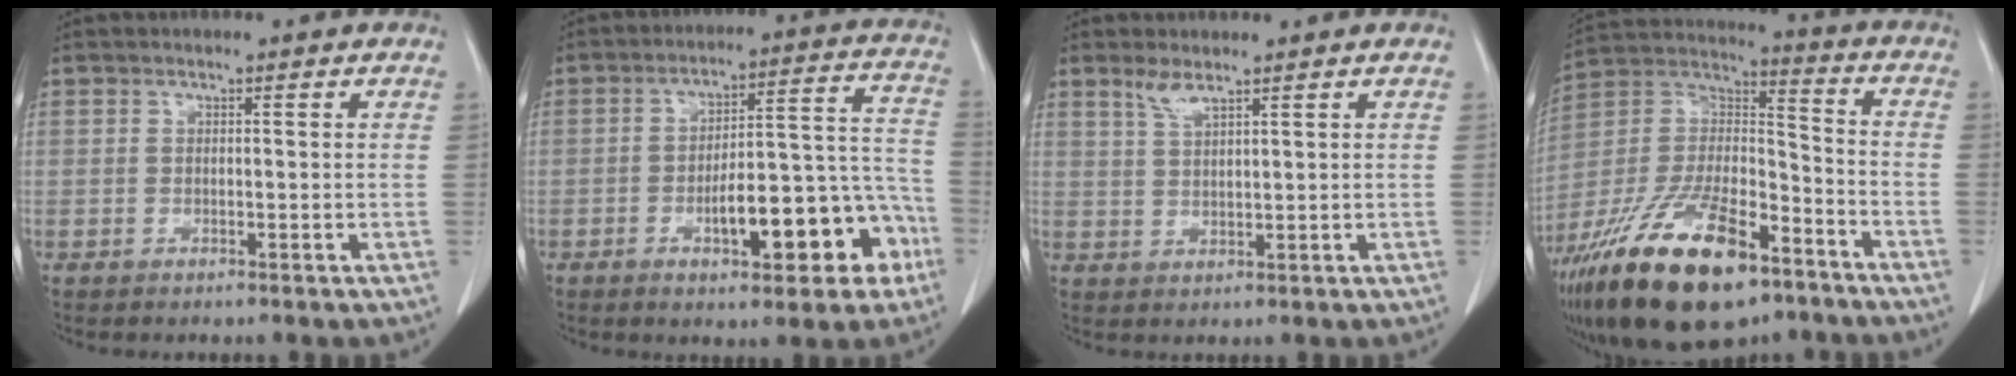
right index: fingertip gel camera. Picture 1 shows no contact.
{"total": 16.2, "force": [-6.5, 5.4, 13.8], "torque": [-0.166, 0.051, -0.081]}
{"total": 3.2, "force": [2.3, 0.8, 2.0], "torque": [-0.047, 0.003, 0.052]}
{"total": 26.8, "force": [-16.9, 9.8, 18.3], "torque": [-0.378, -0.014, -0.292]}